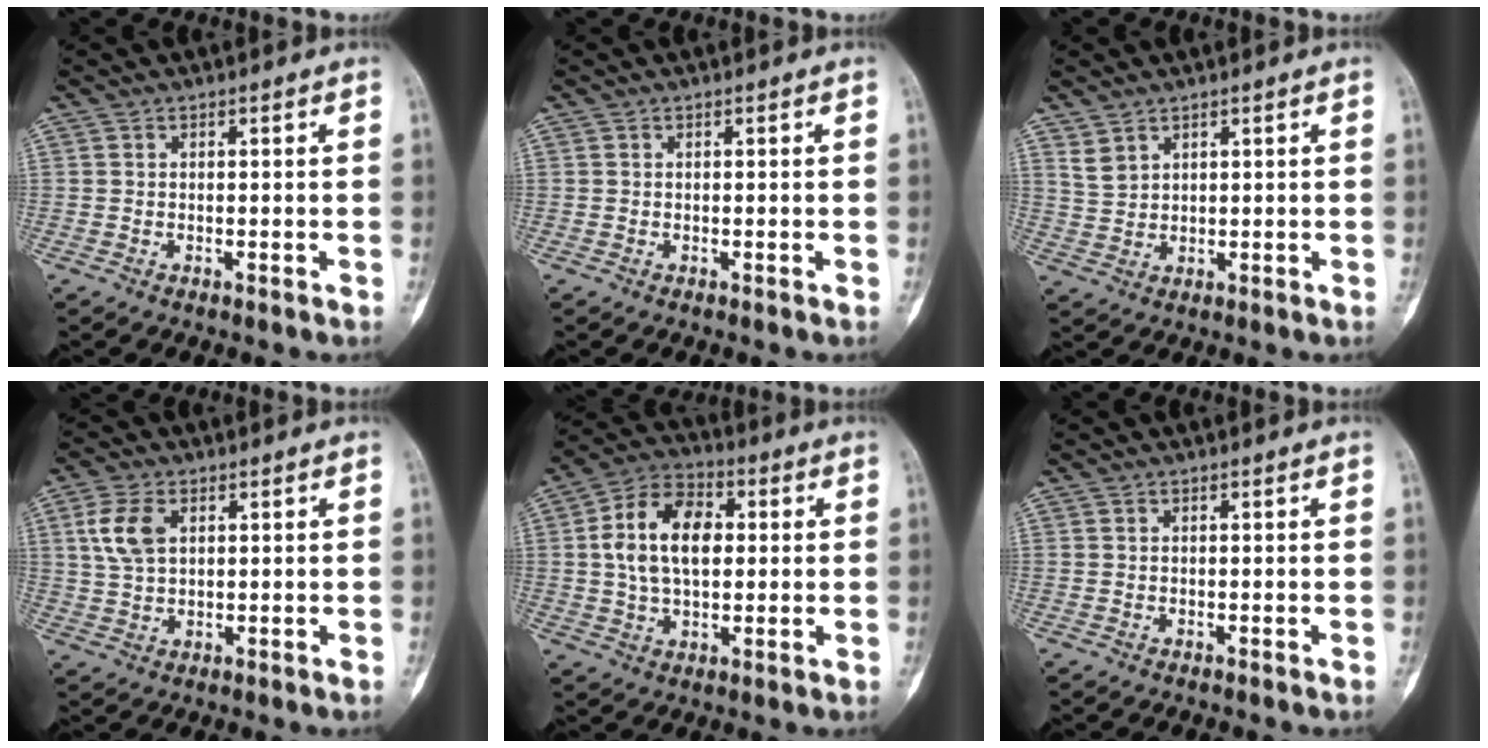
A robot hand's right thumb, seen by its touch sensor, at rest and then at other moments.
{"total": 0.0}
{"total": 2.9, "force": [2.2, 1.6, 1.0], "torque": [-0.015, -0.013, 0.053]}
{"total": 7.1, "force": [2.2, 4.3, 5.2], "torque": [-0.108, 0.002, 0.045]}
{"total": 13.9, "force": [1.8, 8.6, 10.8], "torque": [-0.175, 0.016, 0.025]}
{"total": 0.0}